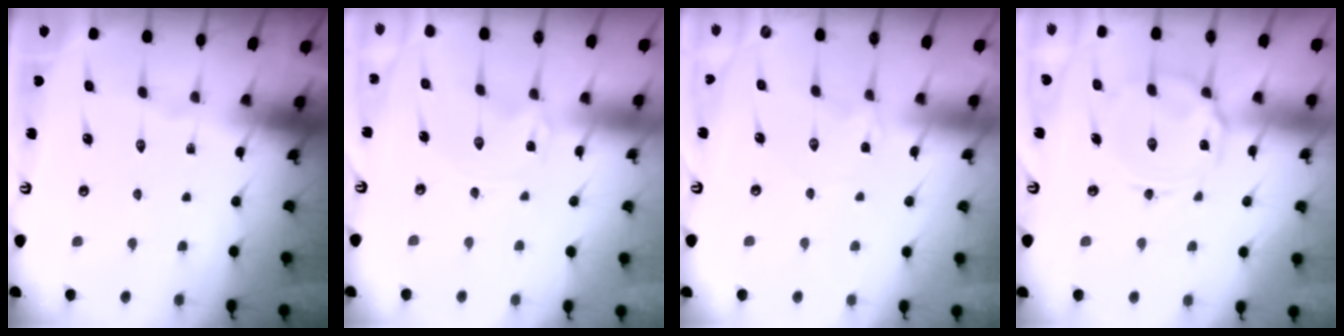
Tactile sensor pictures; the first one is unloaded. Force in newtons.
{"total": 0.0}
{"total": 2.3, "press": 2.2, "slide": 0.4}
{"total": 10.5, "press": 10.4, "slide": 0.9}